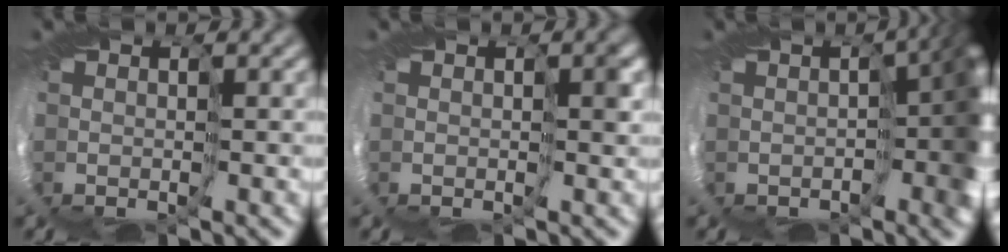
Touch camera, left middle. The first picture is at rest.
{"total": 0.9, "force": [0.1, 0.2, 0.9], "torque": [-0.012, 0.001, 0.002]}
{"total": 6.8, "force": [-0.4, 2.5, 6.3], "torque": [-0.076, -0.012, -0.006]}